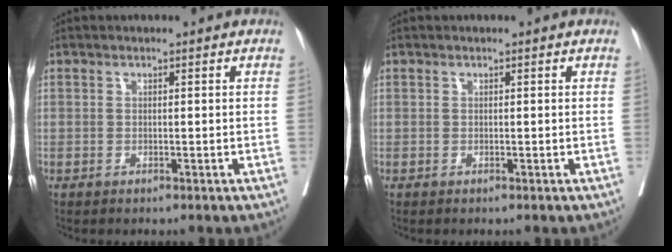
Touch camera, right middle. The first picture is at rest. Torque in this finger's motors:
{"motor_torque": [0.06, 0.27, -0.02, 0.00]}